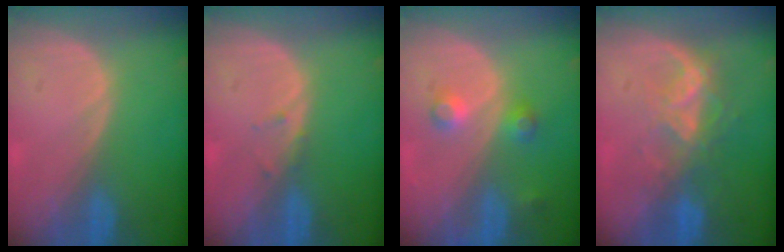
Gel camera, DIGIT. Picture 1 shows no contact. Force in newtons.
{"total": 0.8, "press": 0.8, "slide": 0.2}
{"total": 3.6, "press": 3.5, "slide": 1.0}
{"total": 6.8, "press": 6.2, "slide": 2.8}